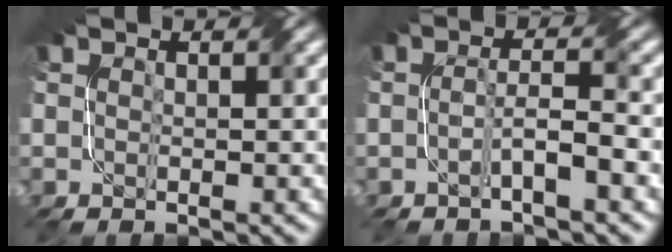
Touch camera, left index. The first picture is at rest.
{"total": 2.5, "force": [-1.2, 0.1, 2.2], "torque": [-0.041, 0.011, -0.027]}